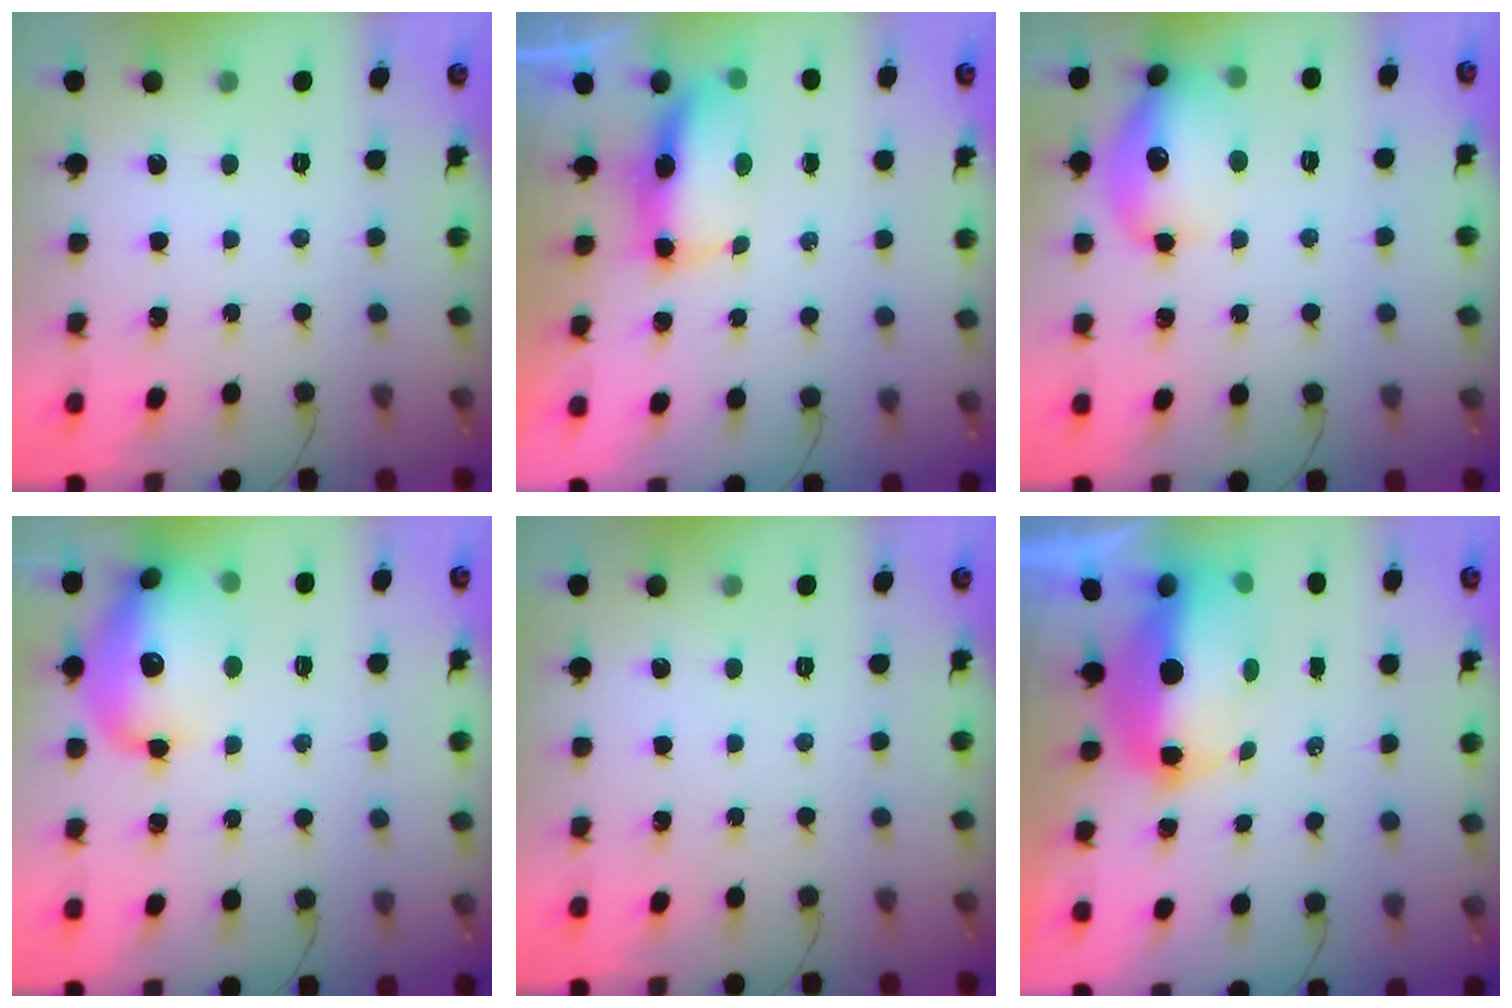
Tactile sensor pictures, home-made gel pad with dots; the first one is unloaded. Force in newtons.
{"total": 9.1, "press": 8.2, "slide": 4.0}
{"total": 15.0, "press": 14.9, "slide": 1.4}
{"total": 17.8, "press": 17.6, "slide": 2.4}
{"total": 0.0}
{"total": 12.9, "press": 12.7, "slide": 2.4}